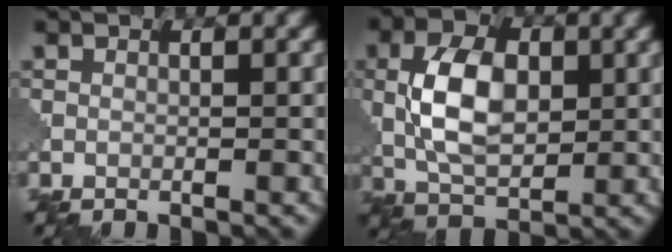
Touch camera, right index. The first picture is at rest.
{"total": 6.5, "force": [0.7, 4.0, 5.1], "torque": [-0.105, 0.000, 0.014]}